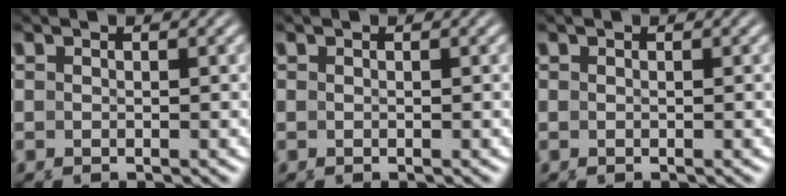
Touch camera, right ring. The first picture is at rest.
{"total": 0.0}
{"total": 0.0}